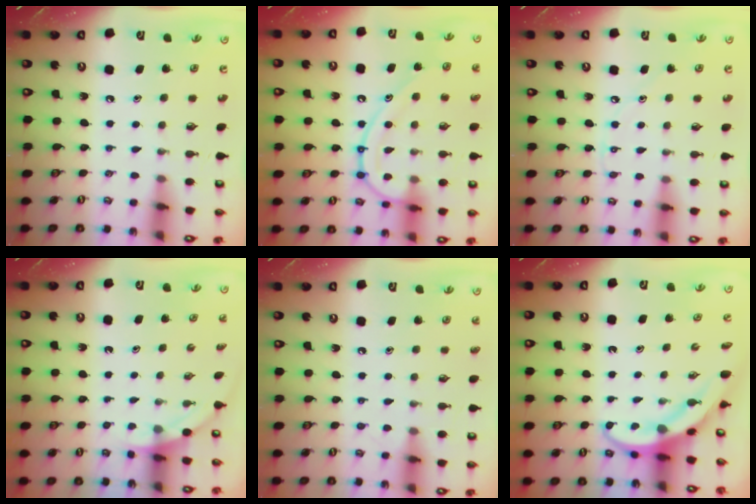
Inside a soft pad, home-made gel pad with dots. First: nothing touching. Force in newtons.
{"total": 14.2, "press": 14.1, "slide": 1.5}
{"total": 4.3, "press": 4.3, "slide": 0.6}
{"total": 1.7, "press": 1.7, "slide": 0.0}
{"total": 4.2, "press": 4.2, "slide": 0.5}
{"total": 4.0, "press": 4.0, "slide": 0.4}